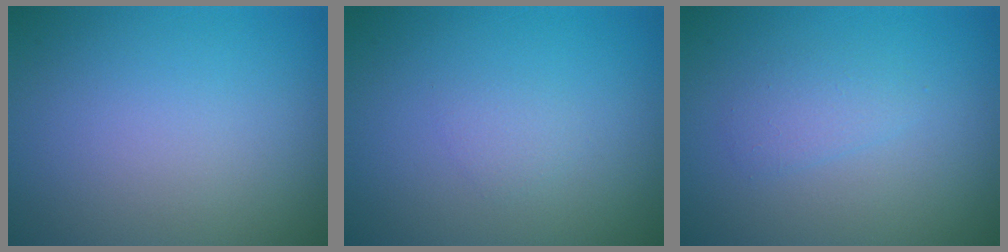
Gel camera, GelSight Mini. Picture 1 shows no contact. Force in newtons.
{"total": 0.8, "press": 0.8, "slide": 0.1}
{"total": 1.4, "press": 1.4, "slide": 0.1}